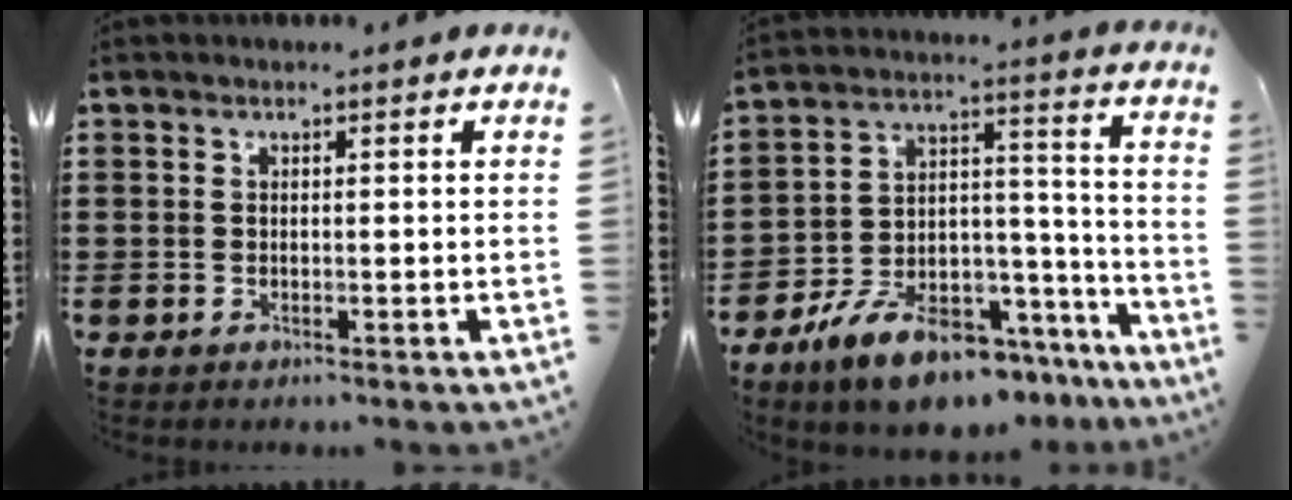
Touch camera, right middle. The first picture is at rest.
{"total": 11.3, "force": [-9.2, 4.3, 5.1], "torque": [-0.101, 0.035, -0.173]}